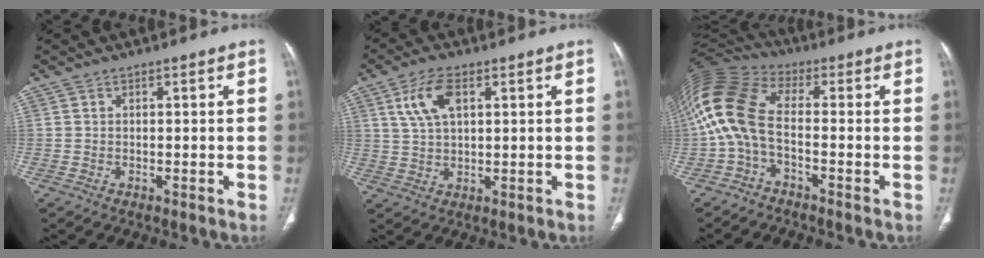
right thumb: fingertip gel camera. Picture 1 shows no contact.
{"total": 7.4, "force": [2.9, 3.6, 5.7], "torque": [-0.117, 0.000, 0.060]}
{"total": 13.3, "force": [-1.9, 7.2, 11.0], "torque": [-0.238, 0.047, -0.051]}